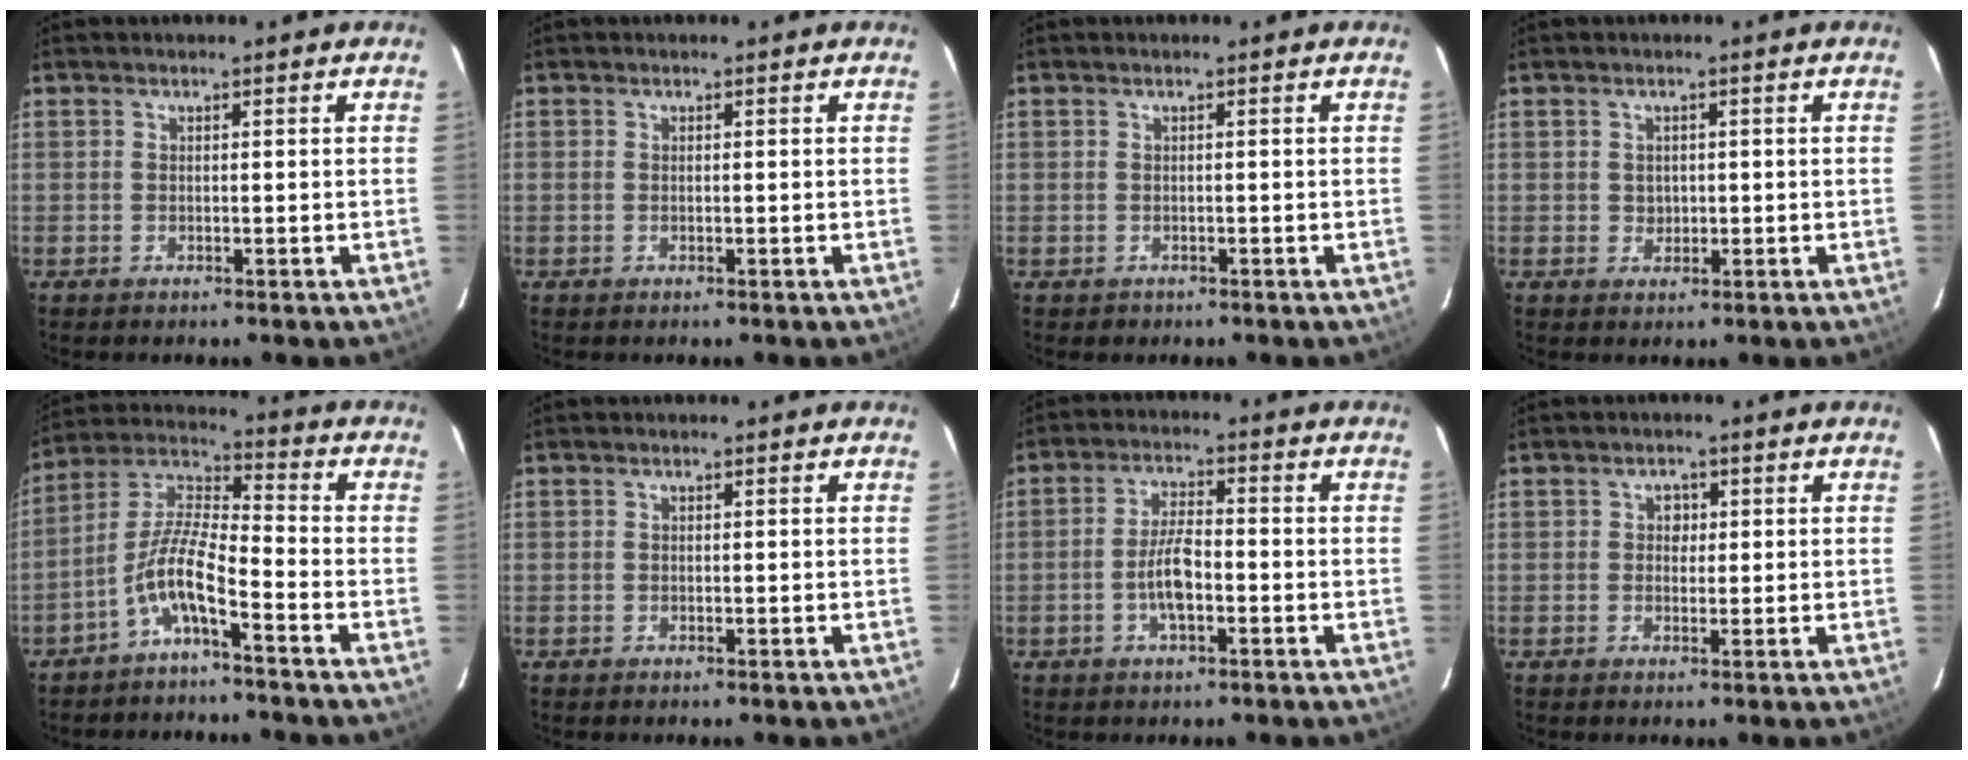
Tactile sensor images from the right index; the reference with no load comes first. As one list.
[{"total": 0.0}, {"total": 1.3, "force": [-0.5, 1.2, -0.1], "torque": [0.002, 0.001, -0.002]}, {"total": 1.8, "force": [0.2, 1.7, 0.4], "torque": [-0.002, 0.005, 0.005]}, {"total": 8.2, "force": [-4.8, 1.4, 6.5], "torque": [-0.148, 0.013, -0.096]}, {"total": 0.0}, {"total": 5.9, "force": [-1.9, 2.1, 5.2], "torque": [-0.105, 0.006, -0.035]}, {"total": 2.0, "force": [0.2, 1.9, 0.6], "torque": [-0.005, 0.008, 0.001]}]